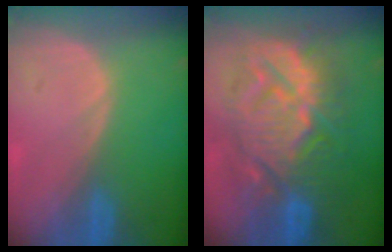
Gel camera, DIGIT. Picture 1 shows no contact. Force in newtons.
{"total": 13.5, "press": 13.4, "slide": 1.3}